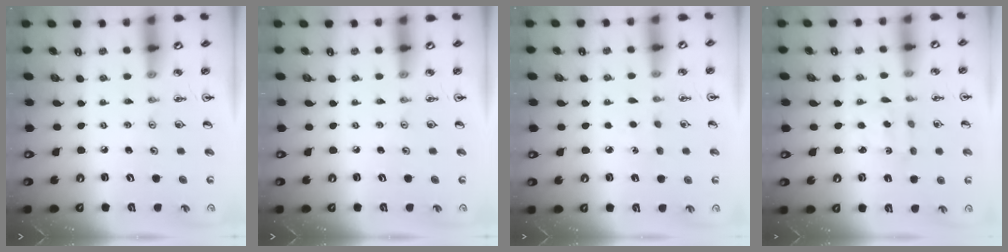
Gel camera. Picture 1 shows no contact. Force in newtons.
{"total": 0.0}
{"total": 3.1, "press": 3.1, "slide": 0.3}
{"total": 1.8, "press": 1.6, "slide": 0.7}